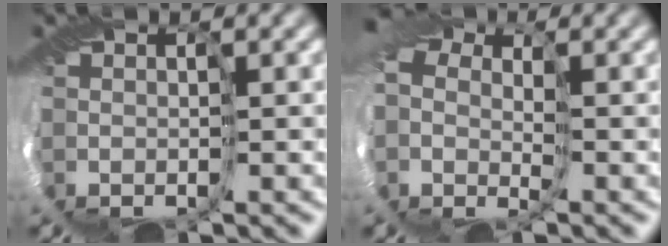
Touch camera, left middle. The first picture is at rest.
{"total": 4.7, "force": [1.5, 3.4, 2.8], "torque": [-0.072, 0.022, 0.017]}